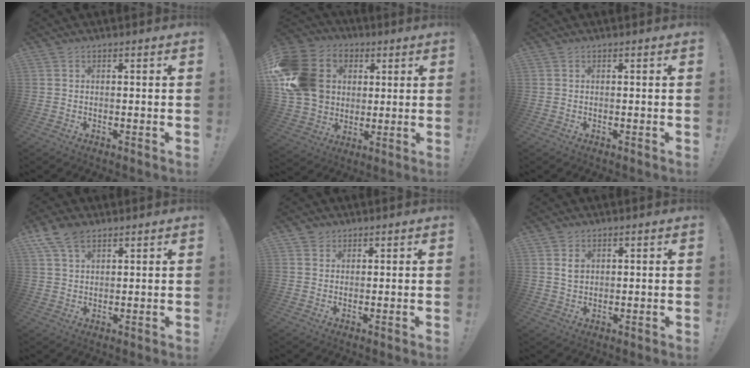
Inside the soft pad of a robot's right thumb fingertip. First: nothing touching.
{"total": 20.6, "force": [3.8, 16.9, 11.1], "torque": [-0.193, 0.003, 0.091]}
{"total": 0.0}
{"total": 7.5, "force": [4.8, 3.9, 4.2], "torque": [-0.078, -0.014, 0.095]}
{"total": 2.2, "force": [1.5, 1.7, 0.0], "torque": [0.003, -0.005, 0.025]}
{"total": 3.6, "force": [1.7, 2.6, 1.6], "torque": [-0.015, -0.003, 0.029]}